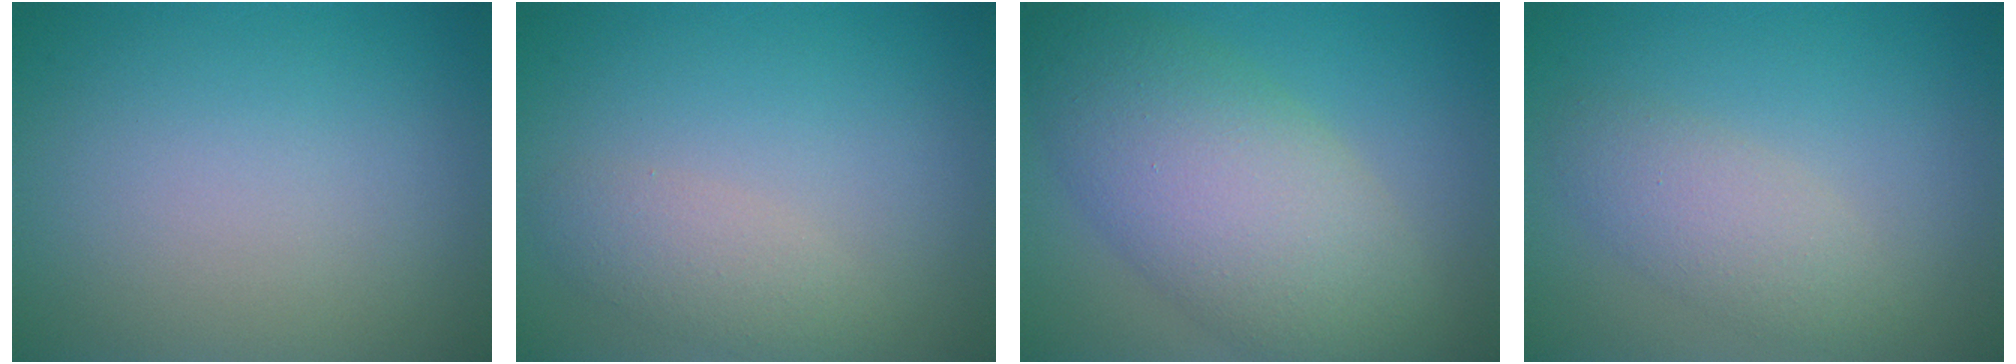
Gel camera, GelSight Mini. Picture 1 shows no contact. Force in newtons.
{"total": 2.3, "press": 2.3, "slide": 0.2}
{"total": 9.1, "press": 9.1, "slide": 0.6}
{"total": 2.9, "press": 2.9, "slide": 0.0}